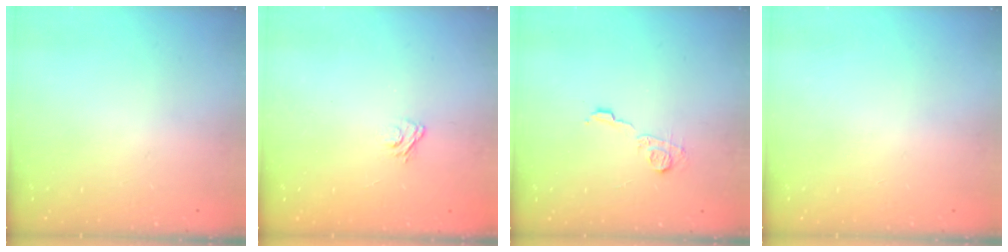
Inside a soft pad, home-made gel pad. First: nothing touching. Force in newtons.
{"total": 2.9, "press": 2.6, "slide": 1.2}
{"total": 7.3, "press": 7.2, "slide": 0.4}
{"total": 0.0}